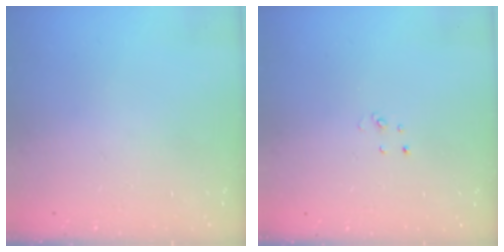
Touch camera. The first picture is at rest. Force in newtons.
{"total": 2.7, "press": 2.7, "slide": 0.3}